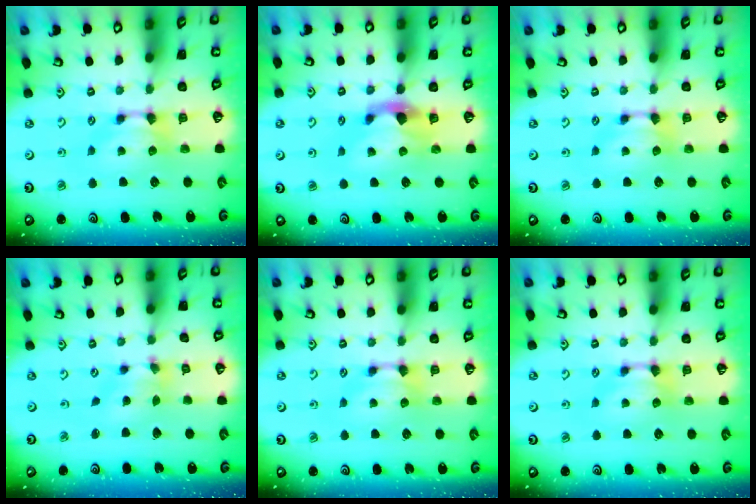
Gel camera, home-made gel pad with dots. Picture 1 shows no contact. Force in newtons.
{"total": 2.9, "press": 2.5, "slide": 1.5}
{"total": 0.0}
{"total": 2.5, "press": 2.1, "slide": 1.3}
{"total": 0.0}
{"total": 0.0}